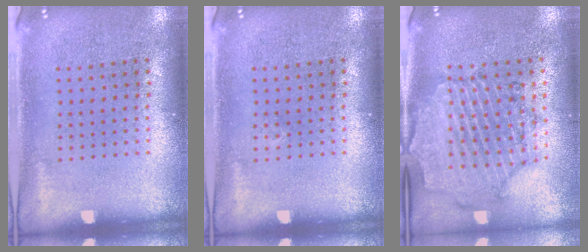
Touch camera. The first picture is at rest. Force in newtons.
{"total": 0.0}
{"total": 1.6, "press": 1.6, "slide": 0.3}